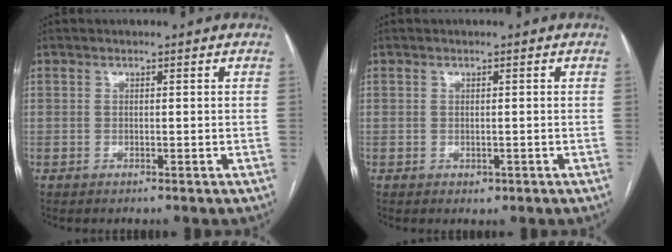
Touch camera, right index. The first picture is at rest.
{"total": 1.0, "force": [-0.3, 0.8, 0.5], "torque": [-0.006, 0.001, 0.000]}